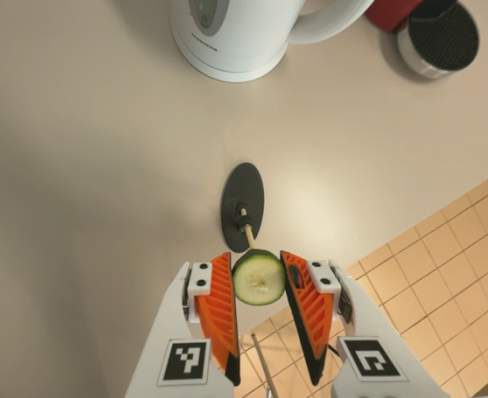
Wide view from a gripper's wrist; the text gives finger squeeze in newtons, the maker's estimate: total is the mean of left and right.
{"total": 8.5, "left": 8.6, "right": 8.3}